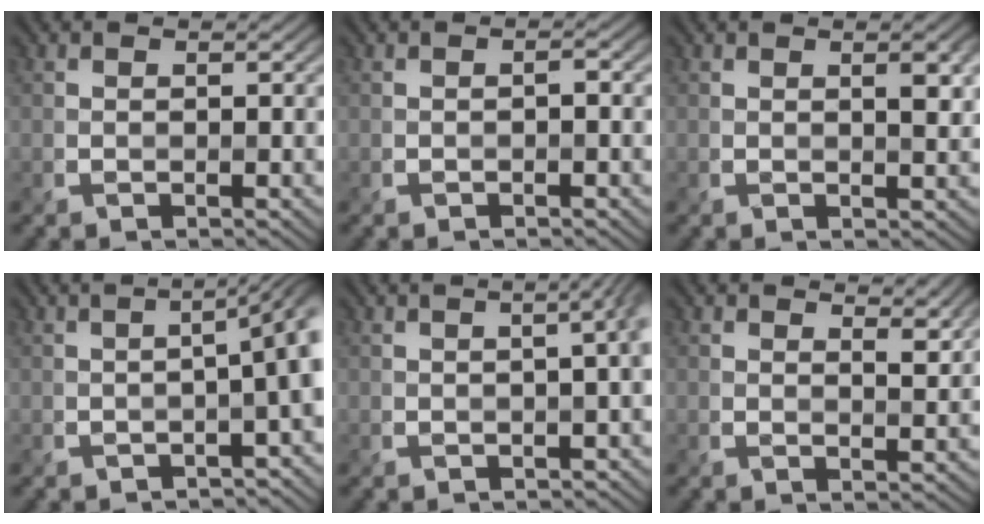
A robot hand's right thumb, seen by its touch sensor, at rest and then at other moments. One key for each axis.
{"total": 0.9, "fx": -0.5, "fy": 0.3, "fz": 0.7, "tx": -0.013, "ty": 0.003, "tz": -0.010}
{"total": 2.7, "fx": 0.9, "fy": 0.7, "fz": 2.4, "tx": -0.035, "ty": 0.003, "tz": 0.014}
{"total": 6.9, "fx": -1.5, "fy": 2.1, "fz": 6.4, "tx": -0.059, "ty": 0.003, "tz": -0.022}
{"total": 4.5, "fx": 0.0, "fy": 1.5, "fz": 4.2, "tx": -0.029, "ty": 0.015, "tz": 0.000}
{"total": 3.2, "fx": 2.3, "fy": 1.1, "fz": 1.8, "tx": -0.030, "ty": -0.002, "tz": 0.039}